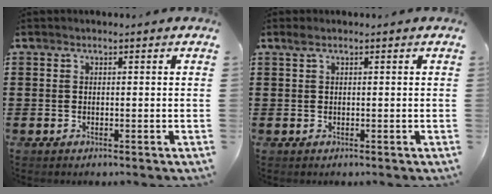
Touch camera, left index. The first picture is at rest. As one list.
[{"total": 0.6, "force": [0.3, 0.1, 0.5], "torque": [-0.010, 0.001, 0.006]}]